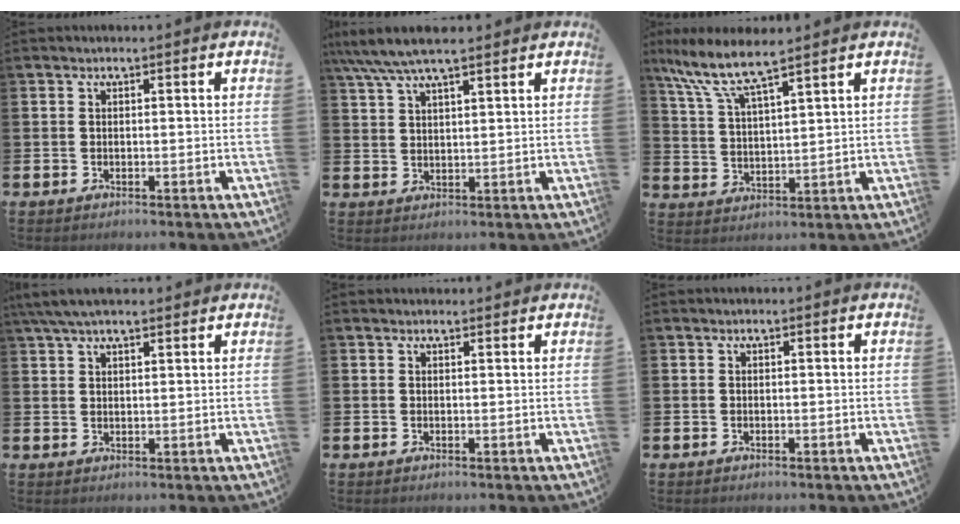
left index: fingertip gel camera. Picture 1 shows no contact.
{"total": 6.4, "force": [5.4, 1.4, 3.1], "torque": [-0.068, -0.012, 0.096]}
{"total": 7.2, "force": [6.2, 0.7, 3.6], "torque": [-0.093, -0.027, 0.106]}
{"total": 4.6, "force": [3.8, 1.2, 2.2], "torque": [-0.045, -0.006, 0.070]}
{"total": 0.8, "force": [0.8, 0.1, 0.1], "torque": [0.007, -0.002, 0.012]}
{"total": 0.0}